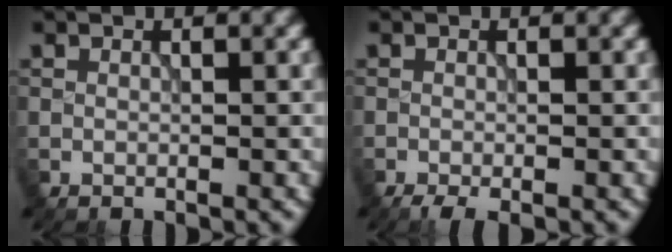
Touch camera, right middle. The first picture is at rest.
{"total": 1.7, "force": [-1.3, 0.3, 1.1], "torque": [-0.019, -0.005, -0.025]}